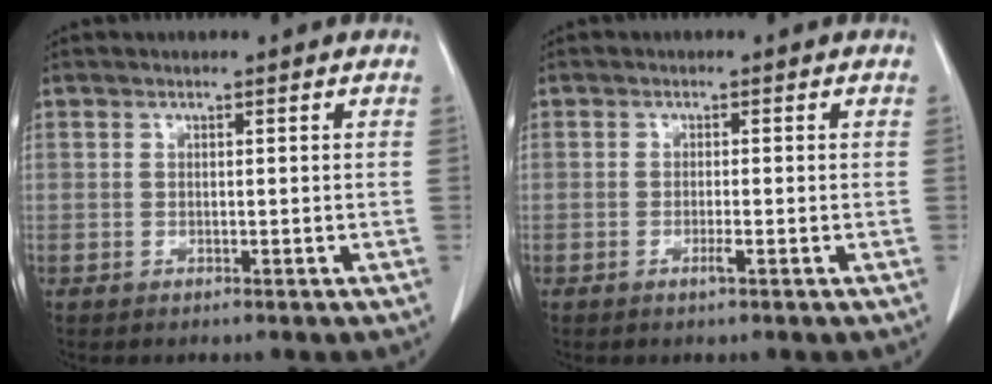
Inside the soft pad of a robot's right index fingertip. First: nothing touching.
{"total": 1.4, "force": [-0.6, -0.1, 1.2], "torque": [-0.025, -0.002, -0.012]}